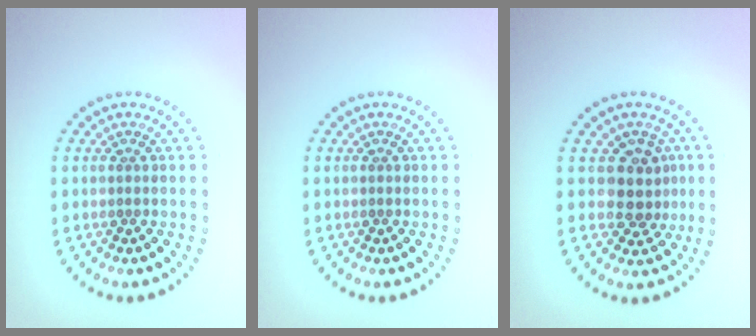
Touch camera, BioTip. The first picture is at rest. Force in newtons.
{"total": 0.0}
{"total": 3.2, "press": 2.7, "slide": 1.7}